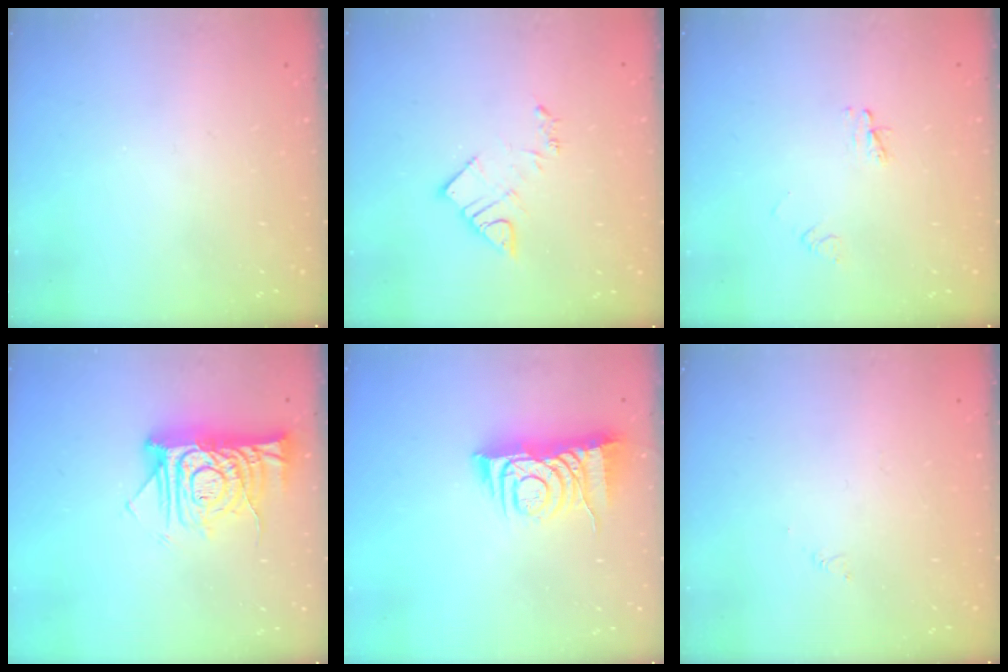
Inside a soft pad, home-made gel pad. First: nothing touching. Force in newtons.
{"total": 7.9, "press": 7.9, "slide": 0.4}
{"total": 2.9, "press": 2.9, "slide": 0.3}
{"total": 14.6, "press": 14.5, "slide": 1.4}
{"total": 8.7, "press": 8.7, "slide": 1.0}
{"total": 1.6, "press": 1.5, "slide": 0.3}